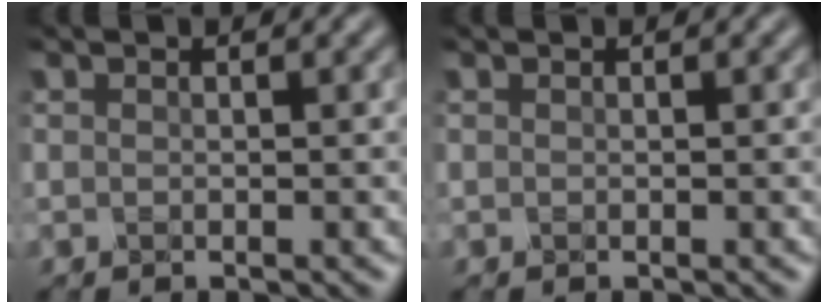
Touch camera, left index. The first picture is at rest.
{"total": 0.0}